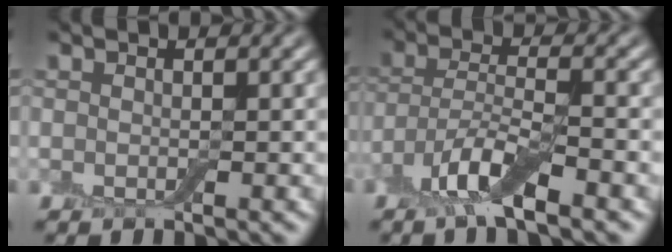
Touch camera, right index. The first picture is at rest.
{"total": 5.0, "force": [-3.0, 1.2, 3.8], "torque": [-0.076, -0.001, -0.067]}